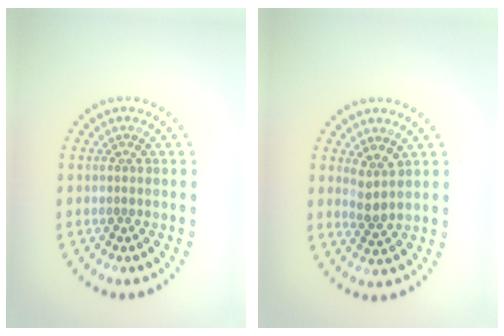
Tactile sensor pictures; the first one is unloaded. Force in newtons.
{"total": 1.8, "press": 1.5, "slide": 1.0}